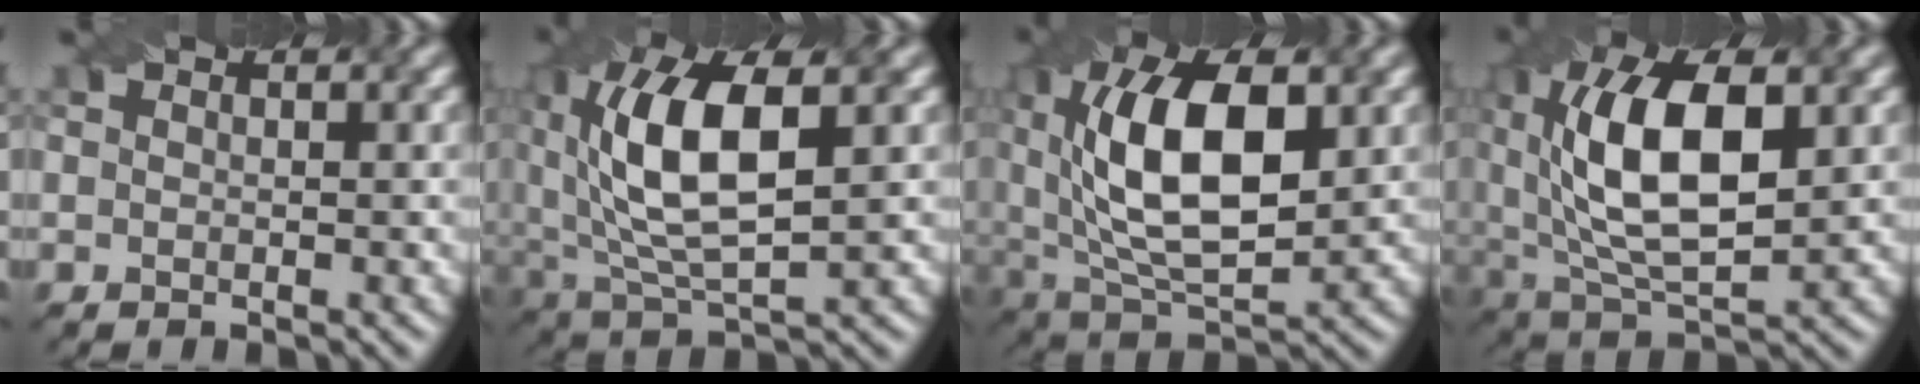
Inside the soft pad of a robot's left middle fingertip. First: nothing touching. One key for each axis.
{"total": 10.1, "fx": 1.5, "fy": 4.7, "fz": 8.9, "tx": -0.179, "ty": 0.011, "tz": 0.037}
{"total": 11.5, "fx": 1.7, "fy": 5.8, "fz": 9.8, "tx": -0.174, "ty": 0.011, "tz": 0.037}
{"total": 11.2, "fx": 1.6, "fy": 5.5, "fz": 9.7, "tx": -0.177, "ty": 0.013, "tz": 0.036}